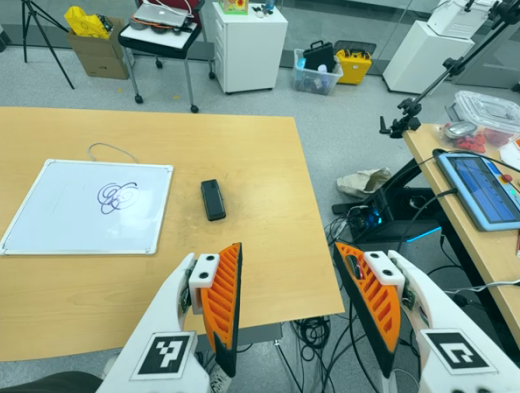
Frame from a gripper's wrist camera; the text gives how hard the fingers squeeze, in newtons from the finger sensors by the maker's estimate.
{"total": 0.0}